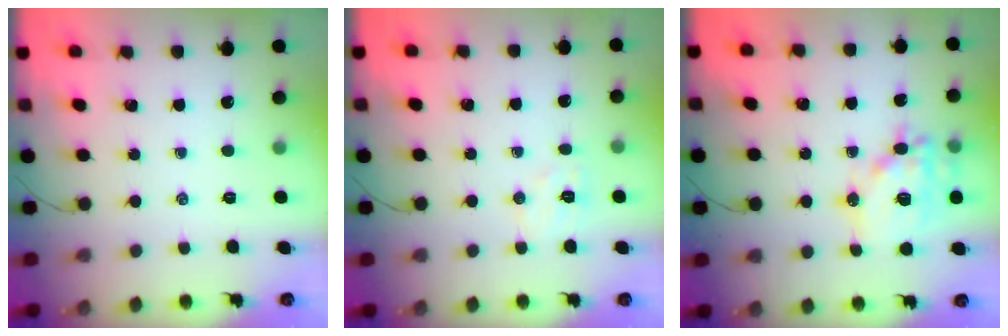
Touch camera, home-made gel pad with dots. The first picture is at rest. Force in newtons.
{"total": 6.4, "press": 6.3, "slide": 1.0}
{"total": 15.5, "press": 15.3, "slide": 2.4}